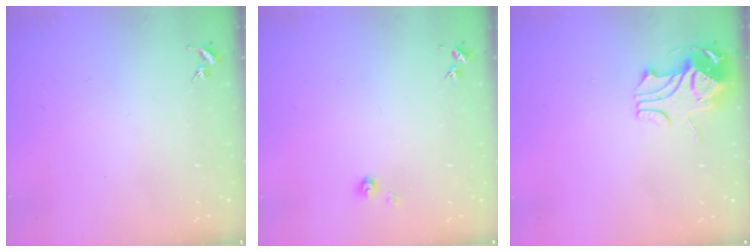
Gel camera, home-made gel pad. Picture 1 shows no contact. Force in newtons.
{"total": 3.9, "press": 3.9, "slide": 0.5}
{"total": 10.3, "press": 10.2, "slide": 0.9}